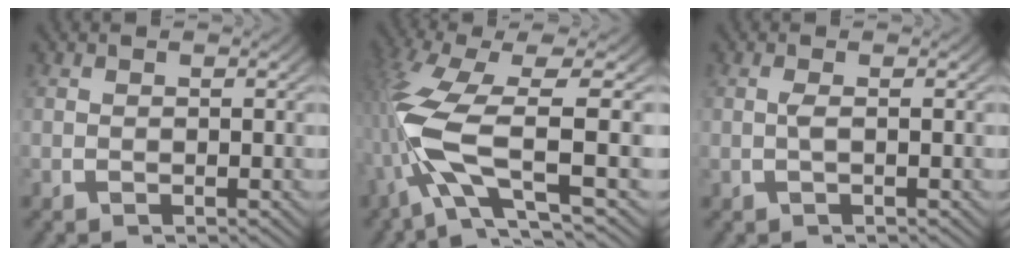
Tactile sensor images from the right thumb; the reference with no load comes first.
{"total": 9.6, "force": [-1.2, 4.3, 8.4], "torque": [-0.208, -0.024, -0.005]}
{"total": 1.0, "force": [0.0, 0.0, 1.0], "torque": [-0.026, -0.001, 0.002]}